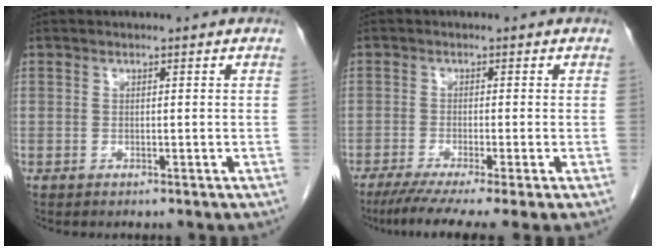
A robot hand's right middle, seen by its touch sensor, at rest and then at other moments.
{"total": 8.9, "force": [-6.6, -0.4, 5.9], "torque": [-0.085, -0.025, -0.104]}